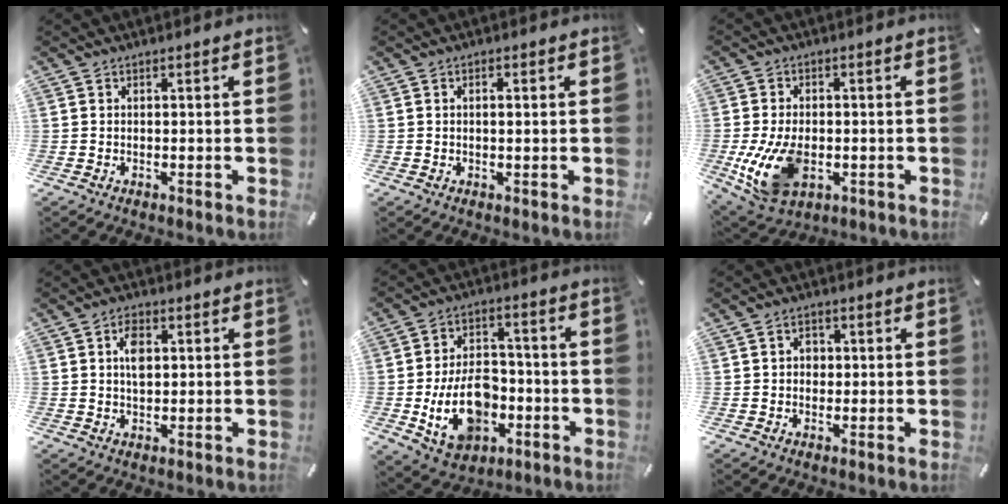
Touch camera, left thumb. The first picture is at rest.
{"total": 1.6, "force": [0.1, 0.6, 1.4], "torque": [-0.028, 0.003, 0.001]}
{"total": 13.0, "force": [-2.8, 8.5, 9.4], "torque": [-0.205, -0.005, -0.047]}
{"total": 4.7, "force": [1.0, 2.8, 3.7], "torque": [-0.063, 0.004, 0.011]}
{"total": 15.7, "force": [-4.3, 10.7, 10.7], "torque": [-0.187, 0.024, -0.071]}
{"total": 3.0, "force": [0.2, 2.4, 1.7], "torque": [-0.018, 0.002, -0.003]}